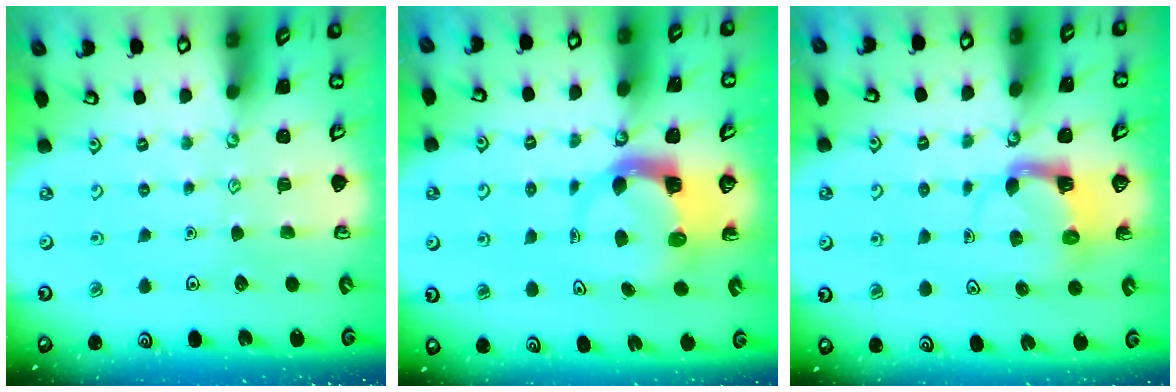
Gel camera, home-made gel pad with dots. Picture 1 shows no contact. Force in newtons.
{"total": 4.0, "press": 3.9, "slide": 0.6}
{"total": 3.9, "press": 3.9, "slide": 0.7}